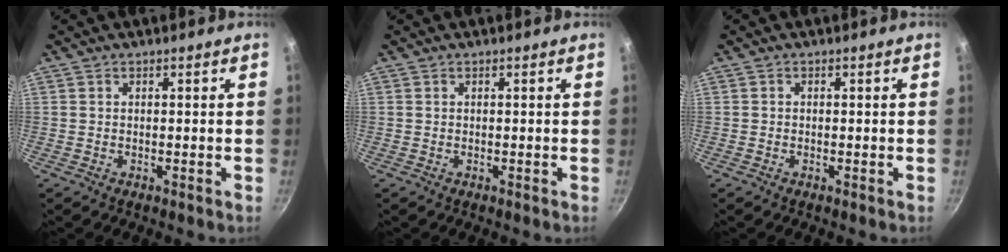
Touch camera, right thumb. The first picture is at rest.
{"total": 0.0}
{"total": 0.0}